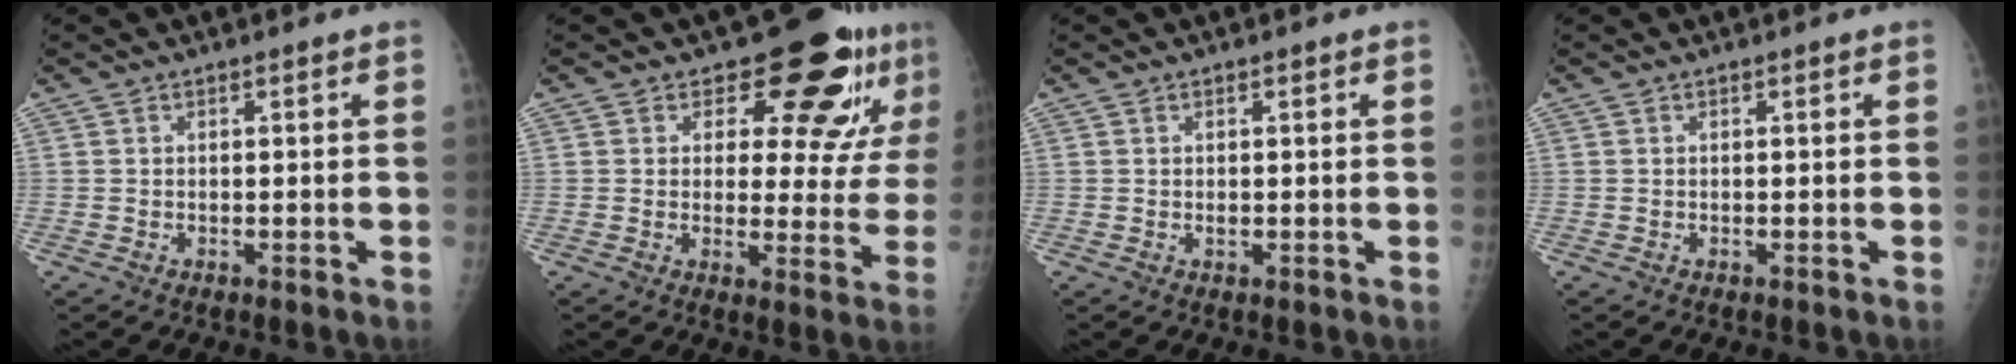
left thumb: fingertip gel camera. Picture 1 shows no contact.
{"total": 13.8, "force": [8.6, 6.7, 8.5], "torque": [-0.055, -0.054, 0.101]}
{"total": 0.7, "force": [0.1, 0.4, 0.6], "torque": [-0.008, -0.001, 0.004]}
{"total": 0.0}